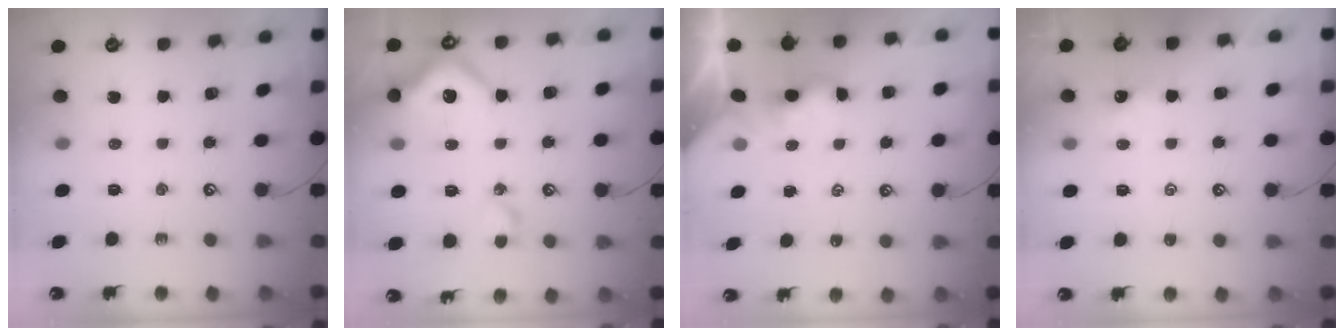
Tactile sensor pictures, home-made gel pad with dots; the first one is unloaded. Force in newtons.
{"total": 12.5, "press": 12.4, "slide": 2.0}
{"total": 0.9, "press": 0.9, "slide": 0.3}
{"total": 1.4, "press": 1.4, "slide": 0.2}